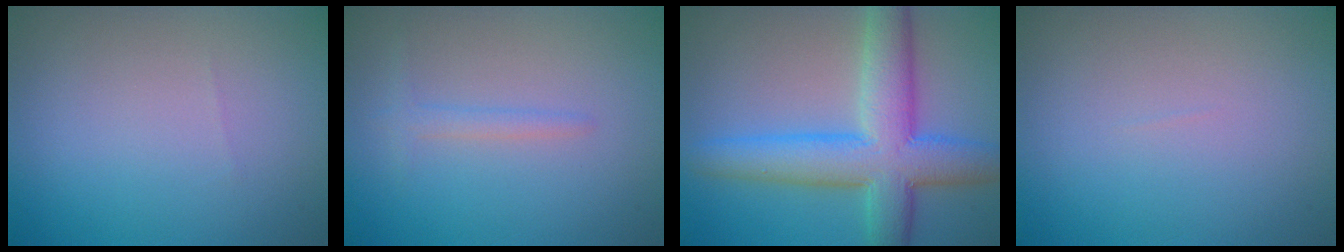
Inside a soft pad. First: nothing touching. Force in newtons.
{"total": 1.3, "press": 1.3, "slide": 0.1}
{"total": 8.0, "press": 8.0, "slide": 0.3}
{"total": 0.0}